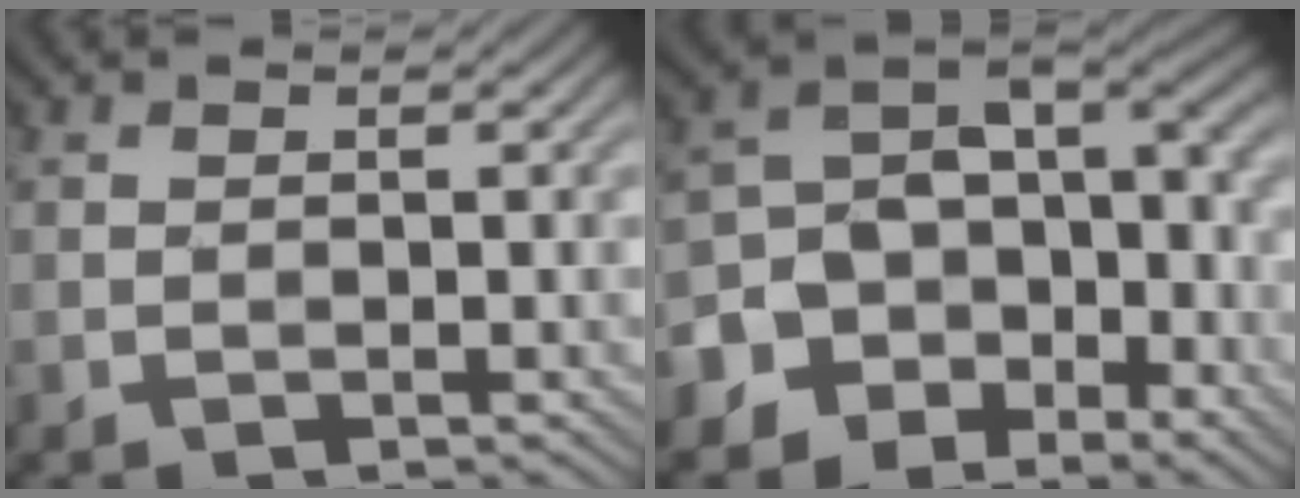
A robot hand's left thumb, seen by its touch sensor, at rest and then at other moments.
{"total": 10.3, "force": [-5.1, 7.5, 4.8], "torque": [-0.099, -0.007, -0.102]}